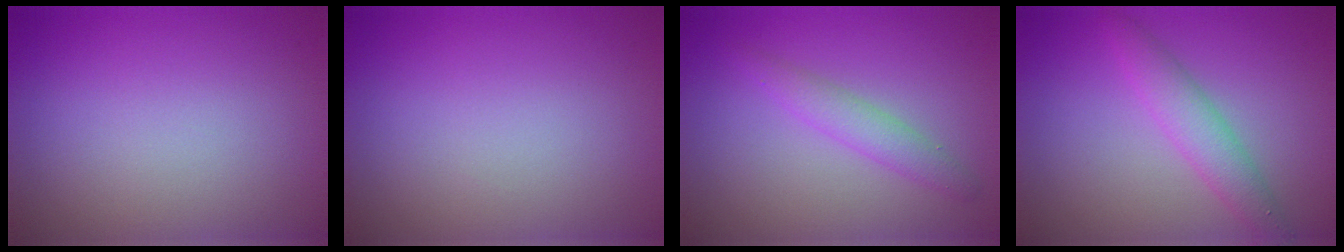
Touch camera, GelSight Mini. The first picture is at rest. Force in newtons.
{"total": 0.0}
{"total": 2.9, "press": 2.9, "slide": 0.4}
{"total": 2.9, "press": 2.9, "slide": 0.0}